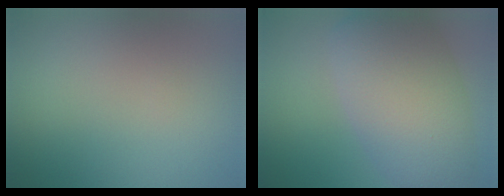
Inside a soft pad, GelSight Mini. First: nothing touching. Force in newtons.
{"total": 8.9, "press": 8.9, "slide": 0.5}